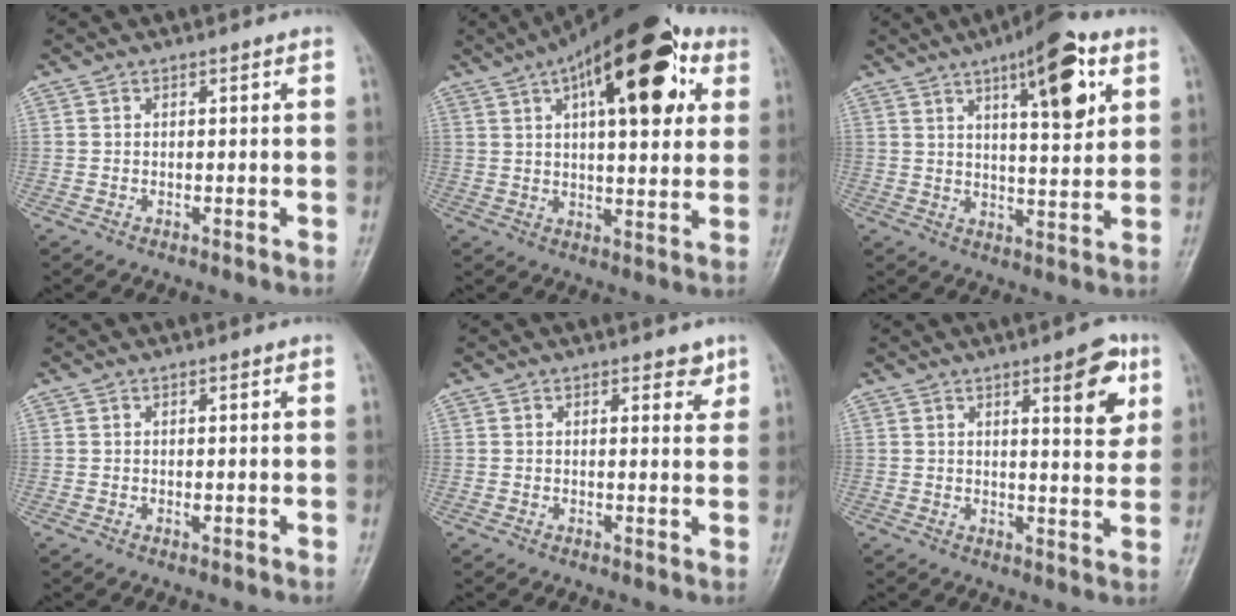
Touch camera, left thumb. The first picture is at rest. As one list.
[{"total": 22.2, "force": [8.9, 9.2, 18.2], "torque": [-0.247, 0.006, 0.128]}, {"total": 13.9, "force": [6.3, 4.3, 11.6], "torque": [-0.146, -0.023, 0.088]}, {"total": 1.2, "force": [0.2, 0.5, 1.1], "torque": [-0.016, 0.000, 0.005]}, {"total": 2.9, "force": [1.8, 1.3, 1.8], "torque": [-0.007, -0.010, 0.021]}, {"total": 8.8, "force": [4.1, 2.7, 7.3], "torque": [-0.077, -0.020, 0.051]}]